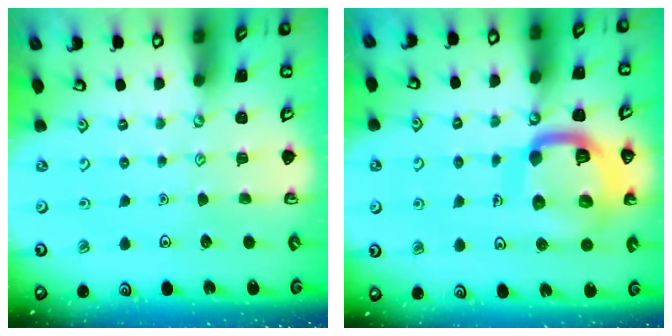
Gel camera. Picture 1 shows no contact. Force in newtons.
{"total": 18.2, "press": 18.1, "slide": 2.0}